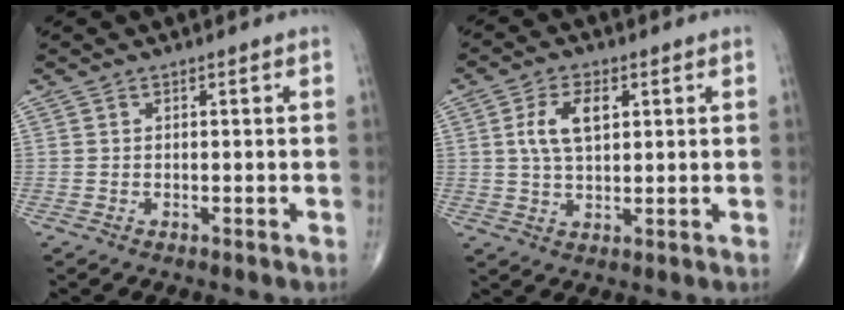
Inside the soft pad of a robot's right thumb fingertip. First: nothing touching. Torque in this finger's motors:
{"motor_torque": [0.00, 0.09, 0.94, 0.39, 0.05]}